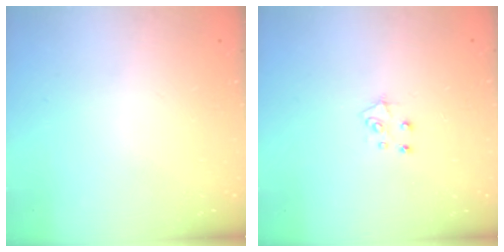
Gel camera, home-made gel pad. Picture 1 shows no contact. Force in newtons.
{"total": 5.6, "press": 5.6, "slide": 0.5}